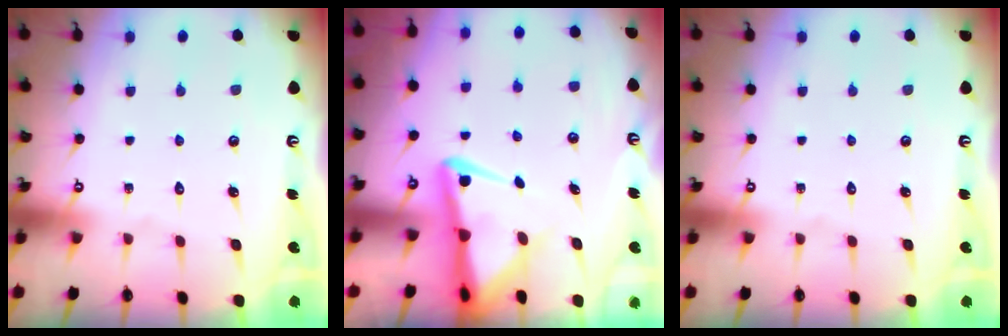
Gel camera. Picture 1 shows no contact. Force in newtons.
{"total": 5.5, "press": 5.4, "slide": 1.2}
{"total": 0.0}